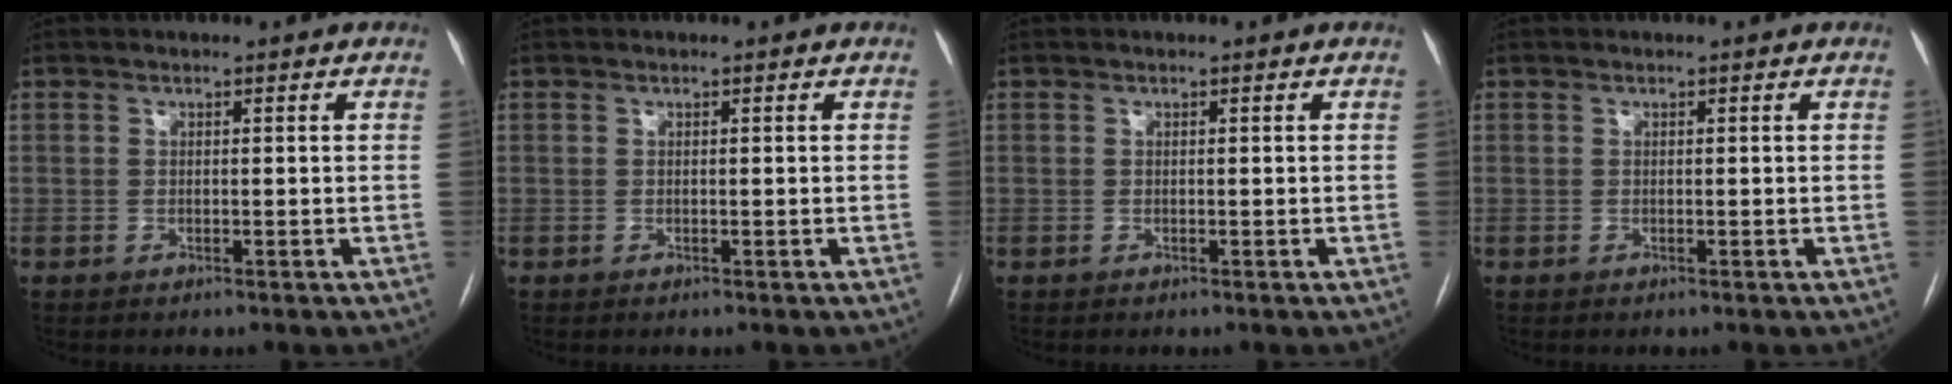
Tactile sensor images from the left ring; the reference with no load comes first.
{"total": 0.0}
{"total": 0.0}
{"total": 0.0}